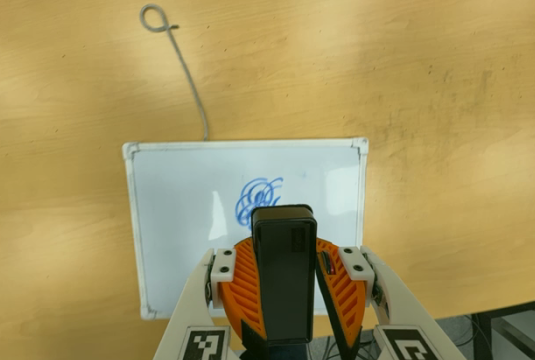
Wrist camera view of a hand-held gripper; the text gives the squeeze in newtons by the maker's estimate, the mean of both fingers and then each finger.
{"total": 8.5, "left": 9.0, "right": 8.1}